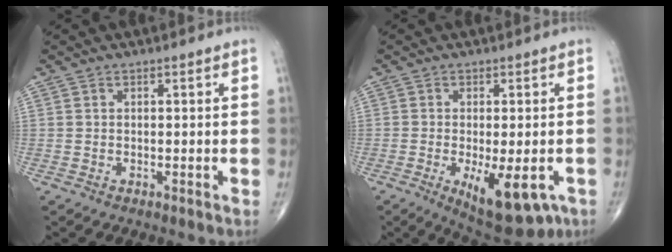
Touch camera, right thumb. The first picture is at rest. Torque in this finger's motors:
{"motor_torque": [1.46, 1.22, 0.10, -0.19, 0.28]}